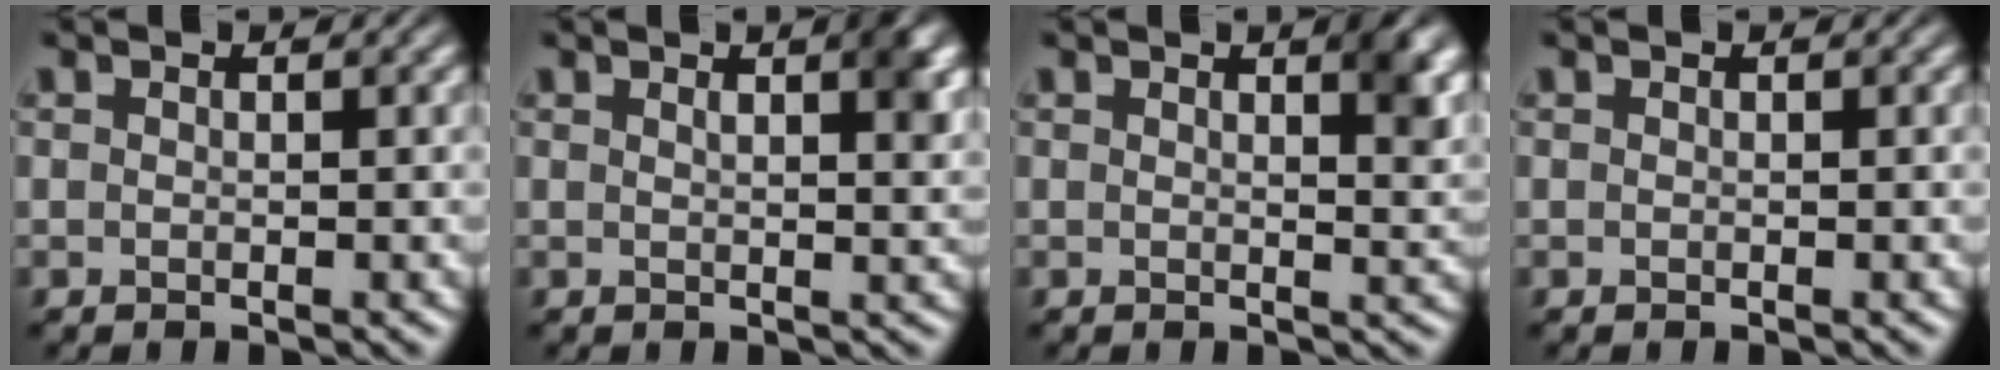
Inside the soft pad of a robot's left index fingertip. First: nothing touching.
{"total": 3.2, "force": [1.5, 1.0, 2.6], "torque": [-0.021, 0.007, 0.019]}
{"total": 3.1, "force": [1.6, 0.9, 2.5], "torque": [-0.023, 0.002, 0.022]}
{"total": 0.0}